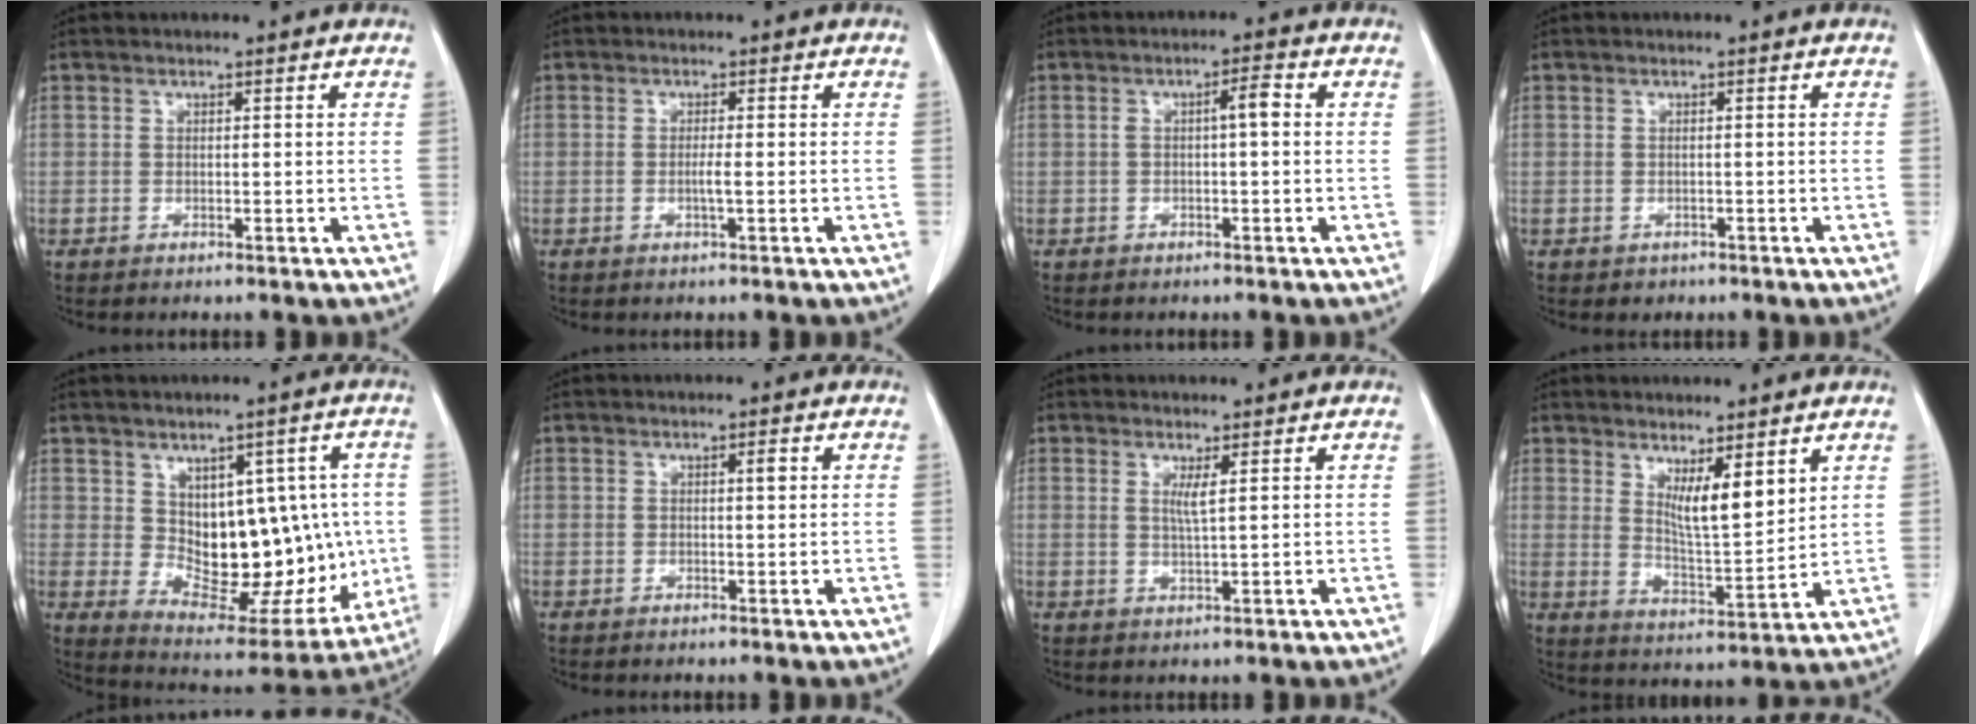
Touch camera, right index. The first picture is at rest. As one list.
[{"total": 1.4, "force": [-0.2, -0.2, 1.4], "torque": [-0.026, 0.000, -0.002]}, {"total": 2.9, "force": [0.2, 0.4, 2.8], "torque": [-0.045, 0.011, 0.005]}, {"total": 1.2, "force": [-0.7, 1.0, 0.0], "torque": [-0.004, 0.003, -0.007]}, {"total": 15.5, "force": [0.5, 8.3, 13.1], "torque": [-0.155, 0.014, 0.040]}, {"total": 0.9, "force": [0.4, 0.1, 0.8], "torque": [-0.011, 0.003, 0.007]}, {"total": 1.8, "force": [0.7, -0.3, 1.7], "torque": [-0.035, -0.006, 0.014]}, {"total": 6.8, "force": [3.7, 1.1, 5.5], "torque": [-0.100, -0.020, 0.073]}]